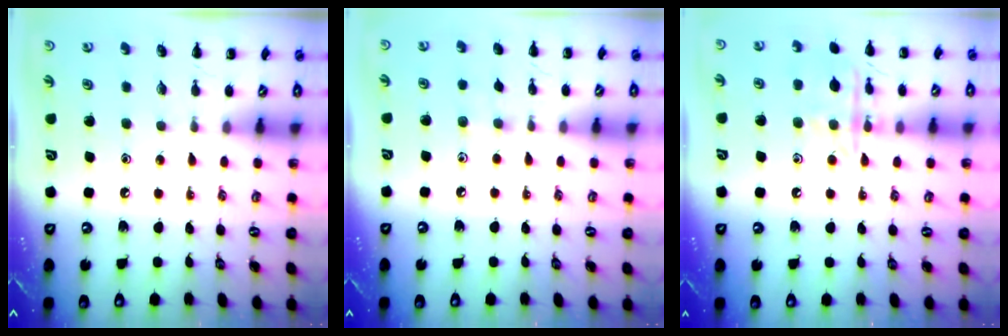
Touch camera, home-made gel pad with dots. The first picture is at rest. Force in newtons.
{"total": 4.6, "press": 4.4, "slide": 1.5}
{"total": 11.8, "press": 11.7, "slide": 0.7}